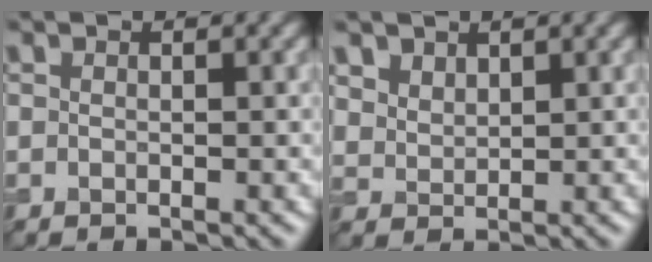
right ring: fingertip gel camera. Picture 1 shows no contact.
{"total": 2.4, "force": [1.9, 1.4, 0.7], "torque": [-0.026, -0.006, 0.048]}